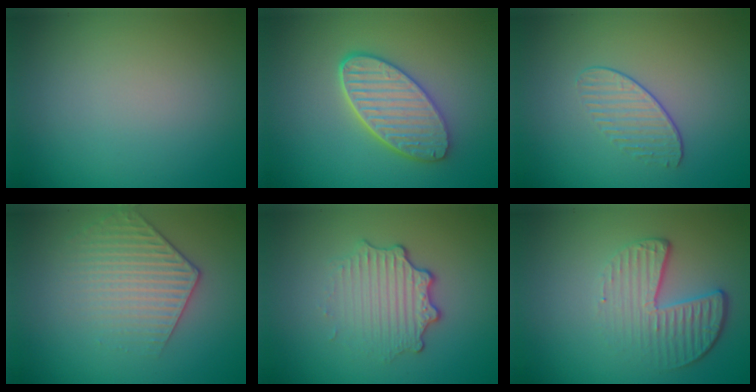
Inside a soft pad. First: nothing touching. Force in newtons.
{"total": 5.3, "press": 4.3, "slide": 3.1}
{"total": 1.6, "press": 1.1, "slide": 1.2}
{"total": 3.1, "press": 3.0, "slide": 0.9}
{"total": 3.4, "press": 2.6, "slide": 2.2}
{"total": 4.4, "press": 2.9, "slide": 3.3}